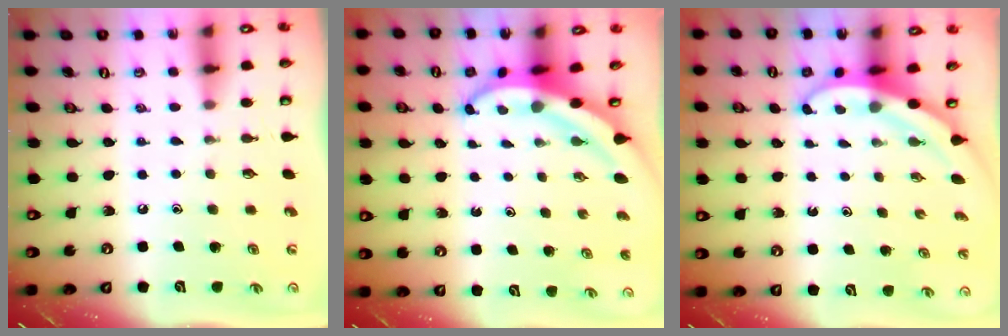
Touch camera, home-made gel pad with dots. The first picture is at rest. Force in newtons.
{"total": 4.8, "press": 4.7, "slide": 0.5}
{"total": 3.4, "press": 3.4, "slide": 0.1}